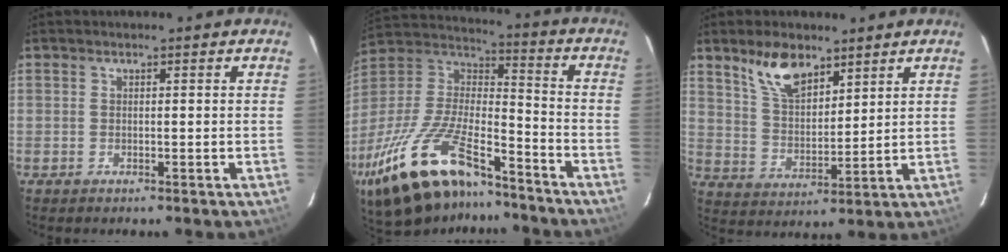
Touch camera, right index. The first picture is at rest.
{"total": 27.8, "force": [-19.0, 9.9, 17.7], "torque": [-0.364, -0.026, -0.322]}
{"total": 9.8, "force": [6.6, 4.5, 5.6], "torque": [-0.099, 0.012, 0.132]}